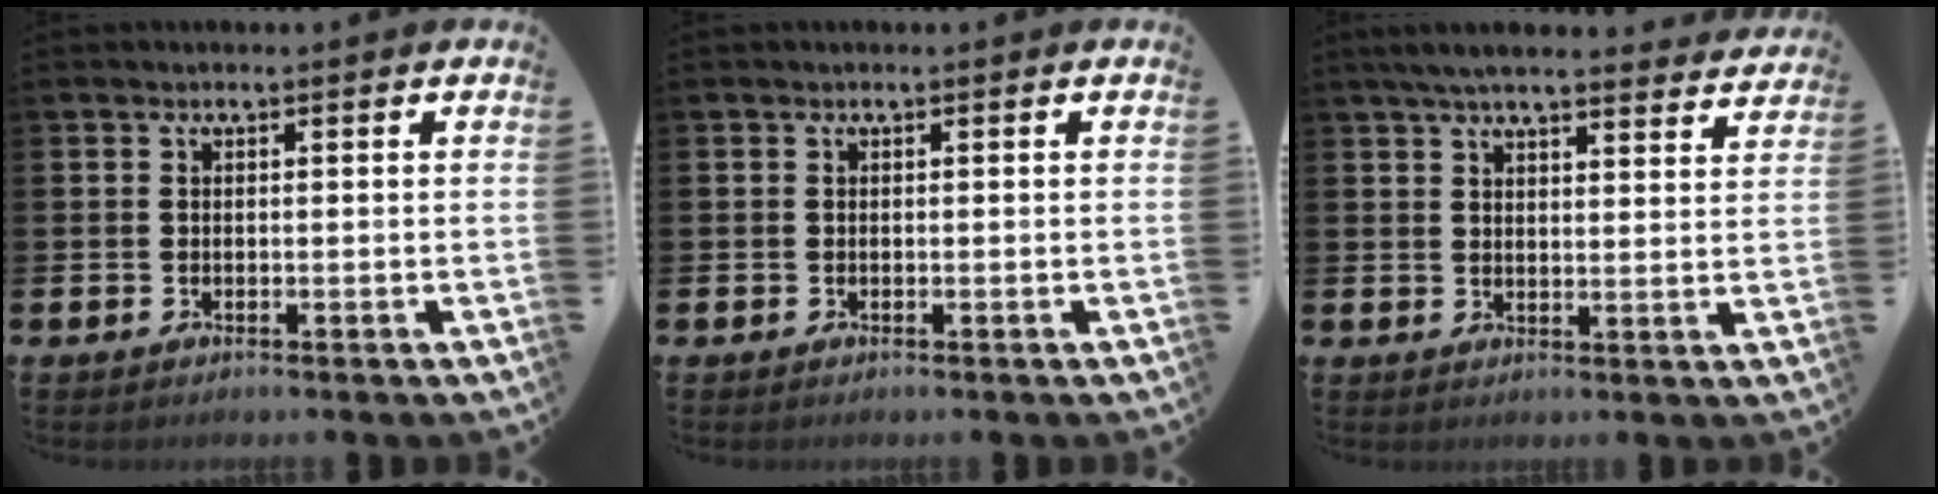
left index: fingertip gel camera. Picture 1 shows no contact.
{"total": 0.0}
{"total": 5.6, "force": [5.3, 0.7, 1.9], "torque": [-0.045, -0.022, 0.094]}